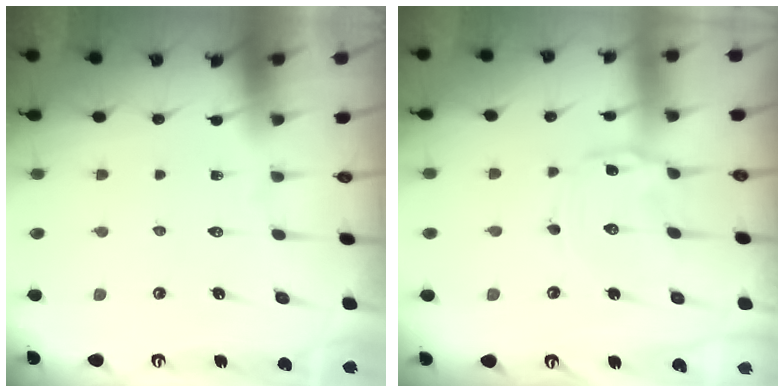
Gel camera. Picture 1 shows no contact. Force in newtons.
{"total": 2.0, "press": 2.0, "slide": 0.2}